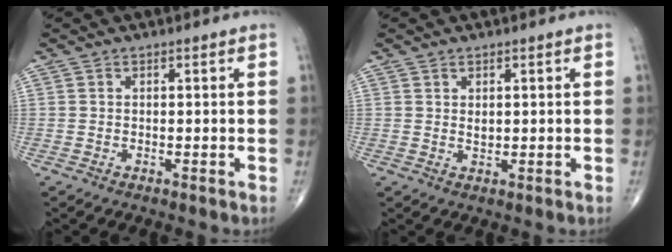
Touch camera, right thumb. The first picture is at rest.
{"total": 1.2, "force": [0.4, 0.7, 0.9], "torque": [-0.012, -0.007, 0.009]}